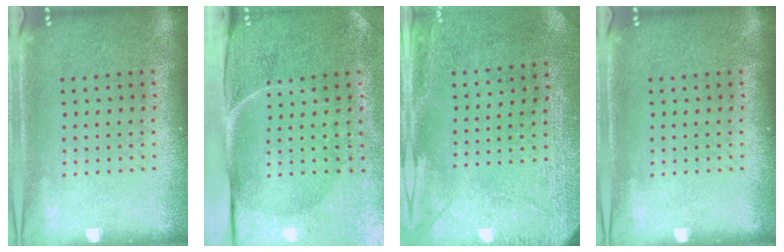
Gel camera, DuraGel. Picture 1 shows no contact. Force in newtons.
{"total": 5.0, "press": 3.9, "slide": 3.0}
{"total": 2.9, "press": 2.3, "slide": 1.8}
{"total": 0.0}